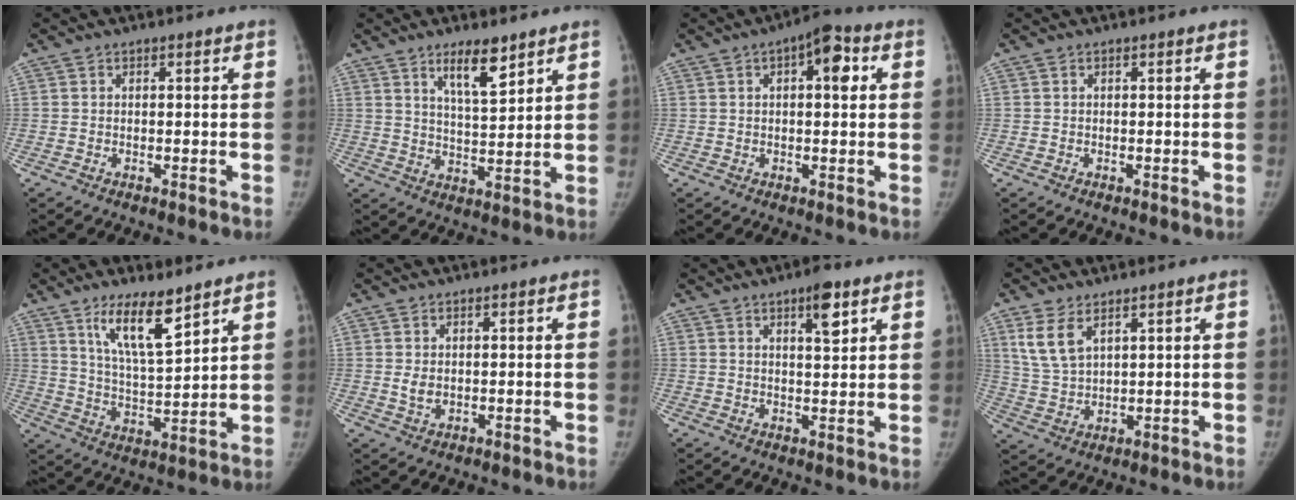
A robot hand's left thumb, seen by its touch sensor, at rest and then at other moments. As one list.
[{"total": 7.5, "force": [5.1, 2.0, 5.2], "torque": [-0.074, -0.039, 0.089]}, {"total": 7.2, "force": [2.0, 3.0, 6.2], "torque": [-0.070, 0.012, 0.021]}, {"total": 0.0}, {"total": 10.7, "force": [7.2, 2.5, 7.6], "torque": [-0.123, -0.055, 0.138]}, {"total": 2.3, "force": [0.3, 1.5, 1.7], "torque": [-0.028, -0.006, 0.010]}, {"total": 5.6, "force": [3.1, 1.7, 4.4], "torque": [-0.055, -0.017, 0.046]}, {"total": 7.2, "force": [4.1, 3.6, 4.7], "torque": [-0.090, -0.014, 0.093]}]